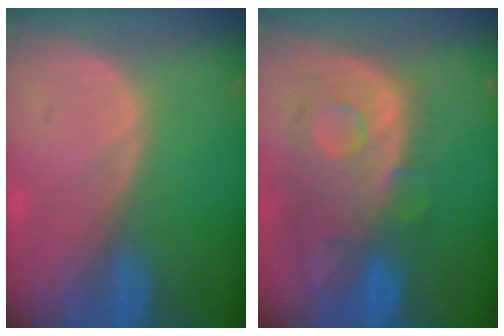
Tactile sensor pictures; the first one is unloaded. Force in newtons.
{"total": 11.2, "press": 9.7, "slide": 5.5}